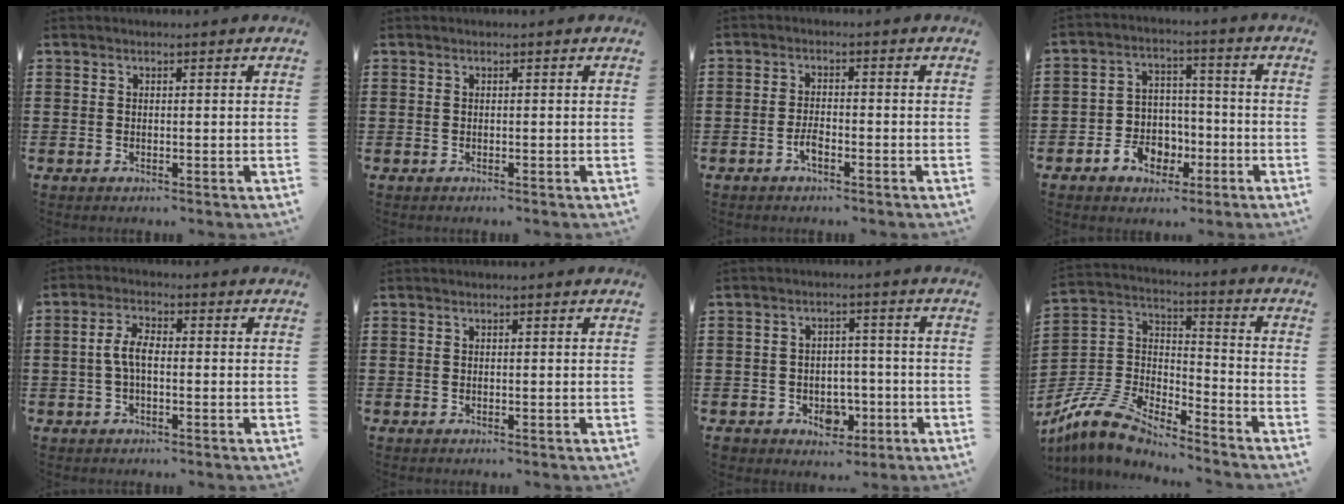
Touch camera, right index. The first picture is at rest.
{"total": 0.0}
{"total": 2.5, "force": [-1.4, 0.7, 1.9], "torque": [-0.045, -0.004, -0.027]}
{"total": 5.5, "force": [-2.4, 4.6, 1.7], "torque": [-0.040, 0.016, -0.041]}
{"total": 4.4, "force": [-0.5, 1.9, 3.9], "torque": [-0.087, 0.002, -0.015]}
{"total": 0.0}
{"total": 4.8, "force": [-2.0, 3.8, 2.1], "torque": [-0.039, 0.006, -0.034]}
{"total": 9.5, "force": [-8.6, 2.2, 3.4], "torque": [-0.100, 0.007, -0.180]}